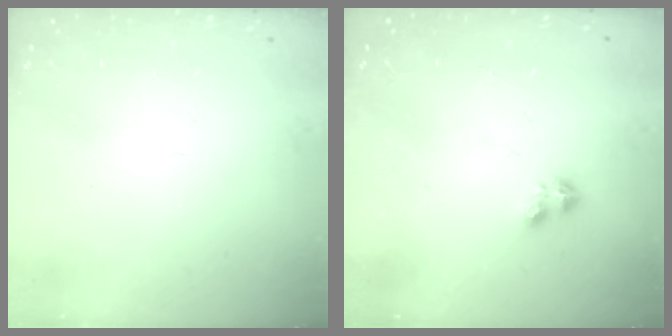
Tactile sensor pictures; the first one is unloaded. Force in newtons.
{"total": 2.2, "press": 2.2, "slide": 0.4}